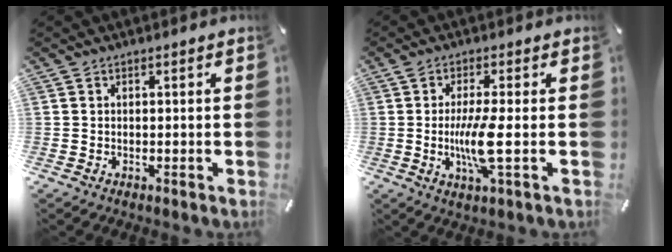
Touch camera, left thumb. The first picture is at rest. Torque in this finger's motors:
{"motor_torque": [1.16, 1.38, 1.32, -0.08, 0.22]}